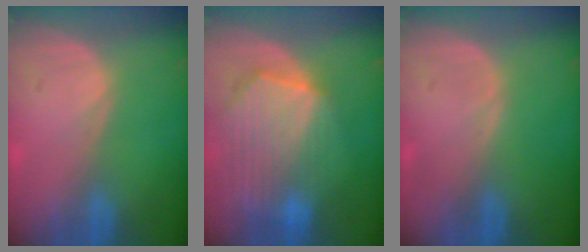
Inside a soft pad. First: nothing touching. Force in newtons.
{"total": 10.3, "press": 8.9, "slide": 5.1}
{"total": 0.0}